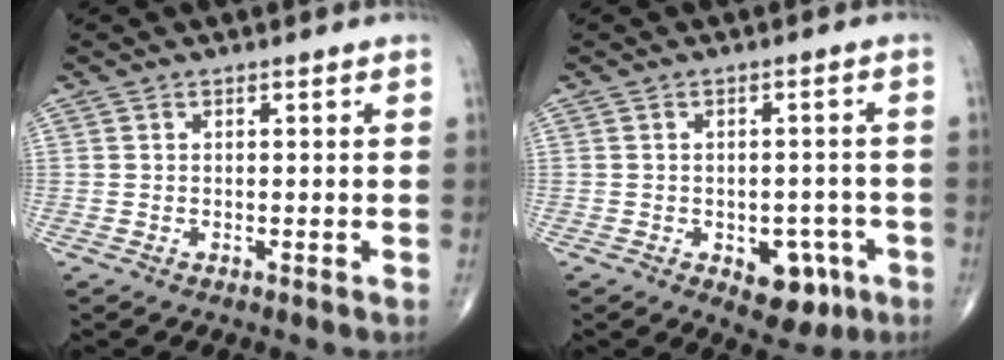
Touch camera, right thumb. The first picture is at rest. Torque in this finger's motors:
{"motor_torque": [0.74, 0.52, 0.28, -0.49, -0.01]}